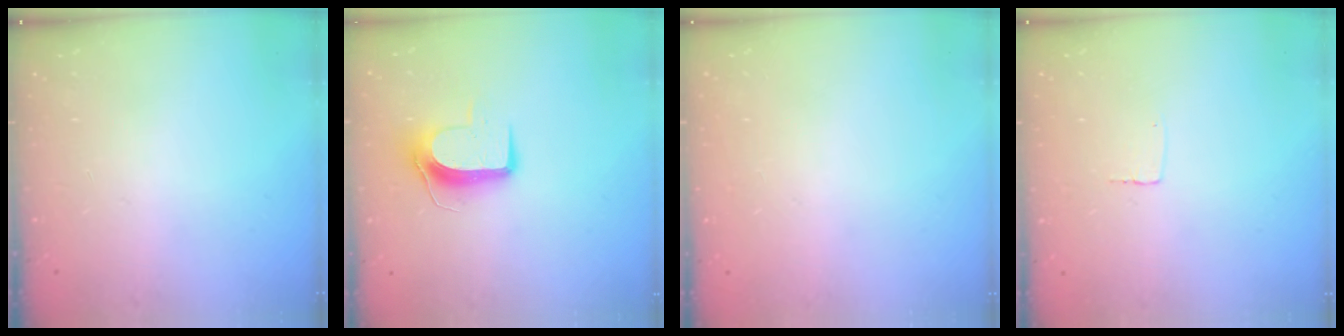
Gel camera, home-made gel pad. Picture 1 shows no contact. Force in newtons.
{"total": 9.2, "press": 9.2, "slide": 0.3}
{"total": 0.0}
{"total": 2.6, "press": 2.6, "slide": 0.1}